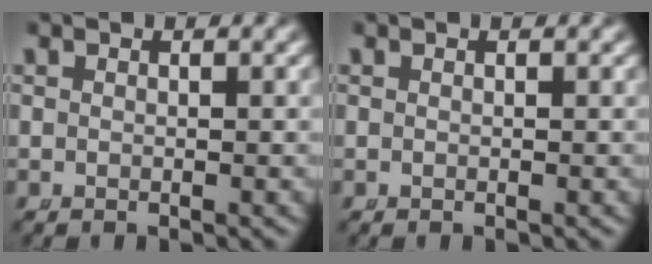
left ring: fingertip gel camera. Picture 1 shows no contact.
{"total": 0.0}